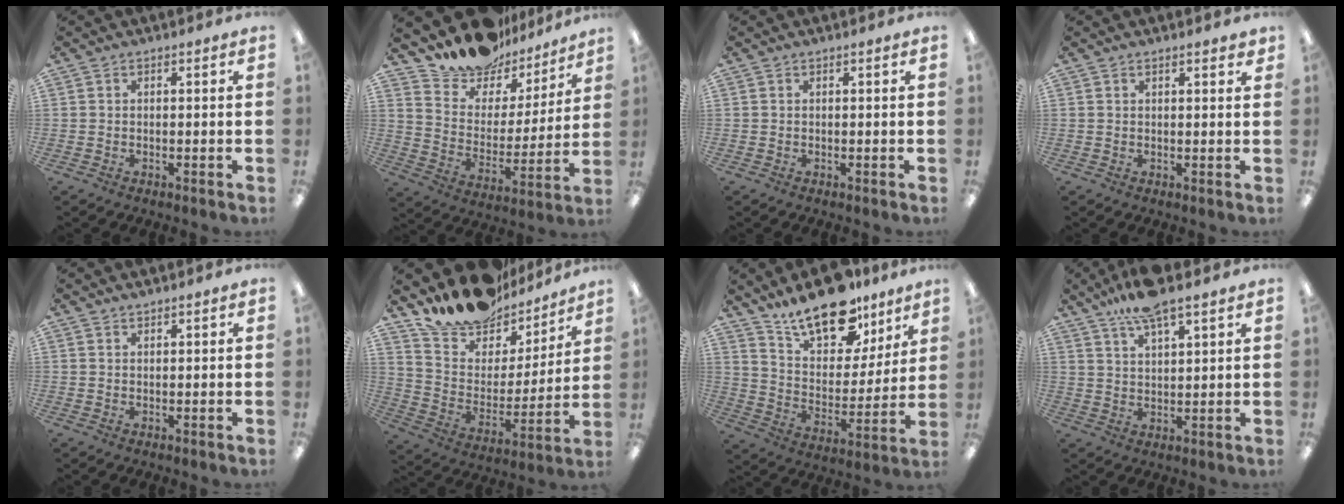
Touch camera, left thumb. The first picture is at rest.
{"total": 14.4, "force": [13.2, 5.8, 0.8], "torque": [-0.041, -0.124, 0.237]}
{"total": 0.0}
{"total": 1.5, "force": [1.2, 0.3, 0.8], "torque": [-0.009, -0.003, 0.020]}
{"total": 1.0, "force": [1.0, 0.0, 0.0], "torque": [-0.001, -0.002, 0.019]}
{"total": 16.7, "force": [15.1, 6.6, 3.1], "torque": [-0.068, -0.125, 0.265]}
{"total": 20.0, "force": [14.8, 9.5, 9.5], "torque": [-0.153, -0.096, 0.260]}
{"total": 8.9, "force": [7.0, 2.0, 5.1], "torque": [-0.108, -0.025, 0.127]}